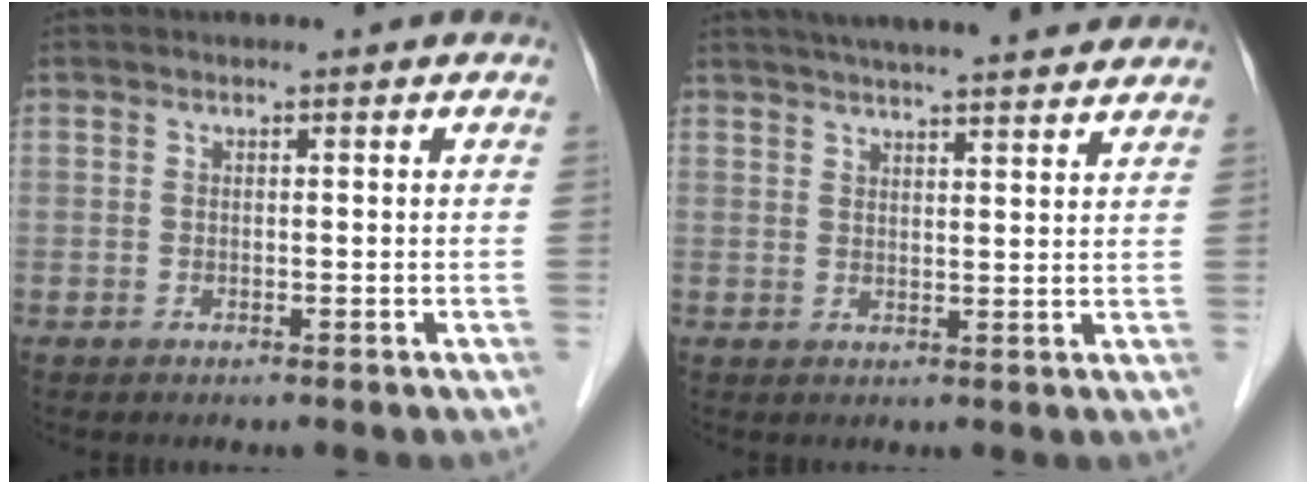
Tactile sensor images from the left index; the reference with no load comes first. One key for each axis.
{"total": 15.3, "fx": 13.6, "fy": 1.4, "fz": 6.8, "tx": -0.107, "ty": 0.033, "tz": 0.183}